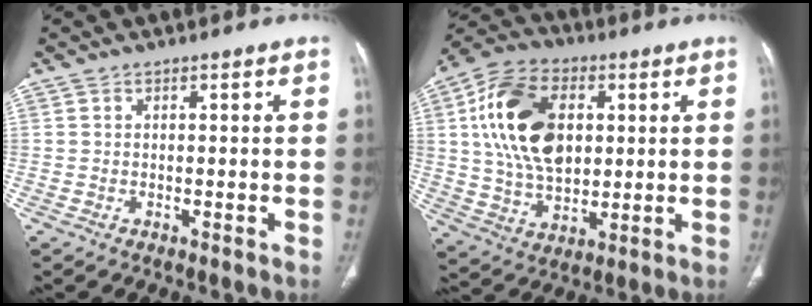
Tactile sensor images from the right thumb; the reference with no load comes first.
{"total": 18.7, "force": [3.9, 12.1, 13.7], "torque": [-0.231, 0.003, 0.072]}